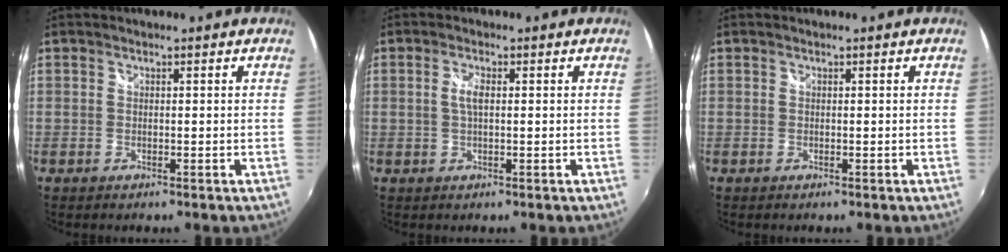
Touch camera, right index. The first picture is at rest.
{"total": 2.3, "force": [0.2, 0.8, 2.2], "torque": [-0.043, 0.001, 0.002]}
{"total": 0.0}